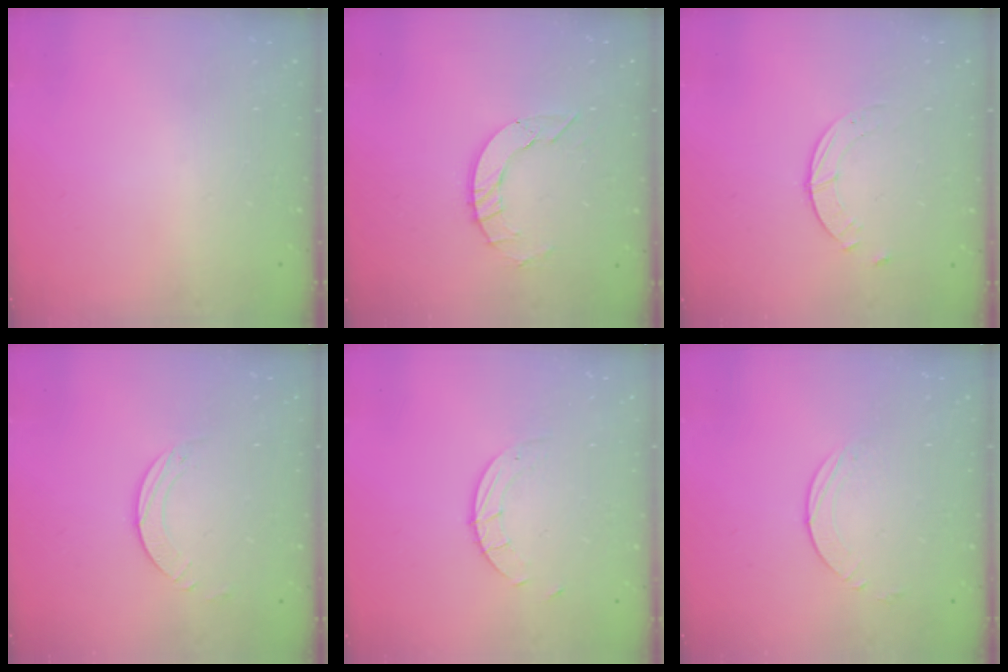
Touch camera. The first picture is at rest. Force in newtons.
{"total": 7.1, "press": 7.0, "slide": 0.7}
{"total": 2.5, "press": 2.5, "slide": 0.3}
{"total": 2.5, "press": 2.5, "slide": 0.2}
{"total": 2.7, "press": 2.7, "slide": 0.3}
{"total": 4.8, "press": 4.8, "slide": 0.5}